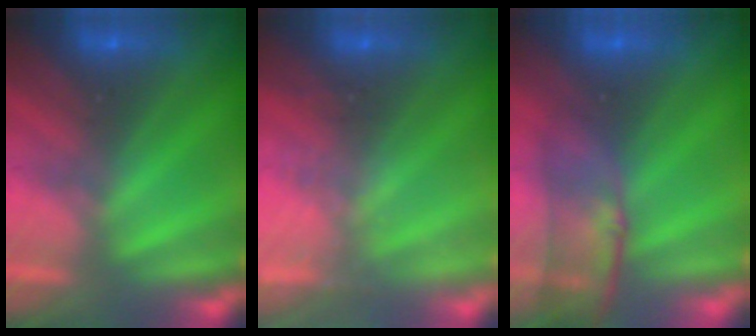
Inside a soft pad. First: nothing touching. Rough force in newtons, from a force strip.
{"total": 2.3}
{"total": 3.0}